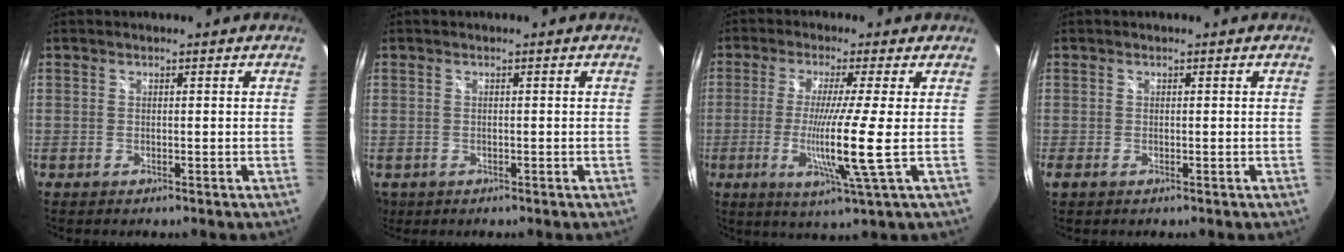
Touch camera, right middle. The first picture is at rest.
{"total": 4.1, "force": [-1.8, 3.2, 1.9], "torque": [-0.042, -0.012, -0.024]}
{"total": 9.6, "force": [-1.4, -2.5, 9.1], "torque": [-0.171, -0.026, -0.028]}
{"total": 0.9, "force": [-0.5, 0.6, 0.6], "torque": [-0.012, -0.002, -0.010]}